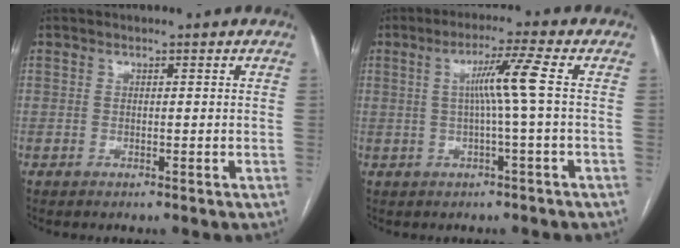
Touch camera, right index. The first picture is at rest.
{"total": 5.9, "force": [0.4, -1.5, 5.7], "torque": [-0.101, 0.008, 0.011]}